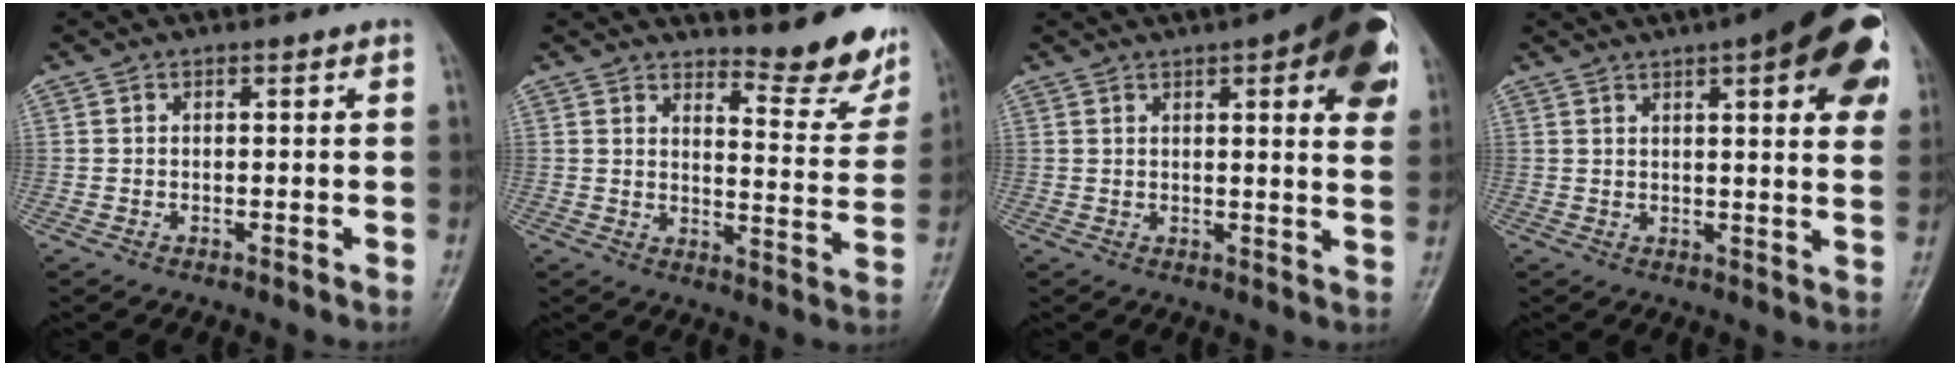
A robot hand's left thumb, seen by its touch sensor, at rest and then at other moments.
{"total": 11.9, "force": [10.8, 2.4, 4.3], "torque": [-0.028, -0.116, 0.128]}
{"total": 19.4, "force": [8.5, 5.6, 16.5], "torque": [-0.200, -0.012, 0.102]}
{"total": 22.2, "force": [9.9, 6.3, 18.9], "torque": [-0.224, 0.003, 0.124]}